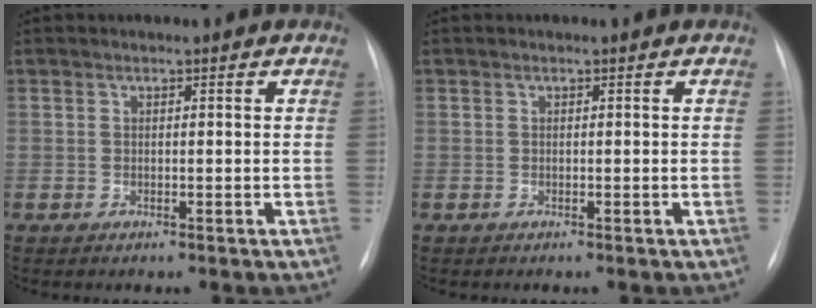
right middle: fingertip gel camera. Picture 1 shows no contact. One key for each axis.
{"total": 0.0}